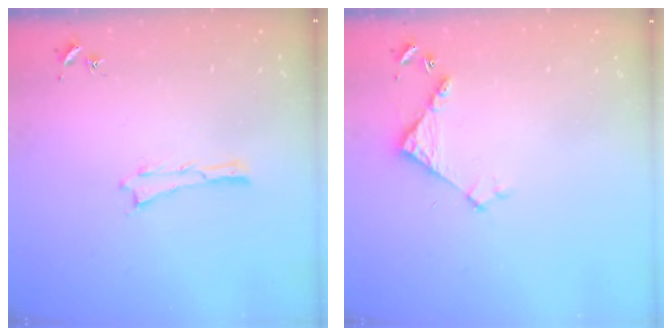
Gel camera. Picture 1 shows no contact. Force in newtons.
{"total": 3.8, "press": 3.8, "slide": 0.3}